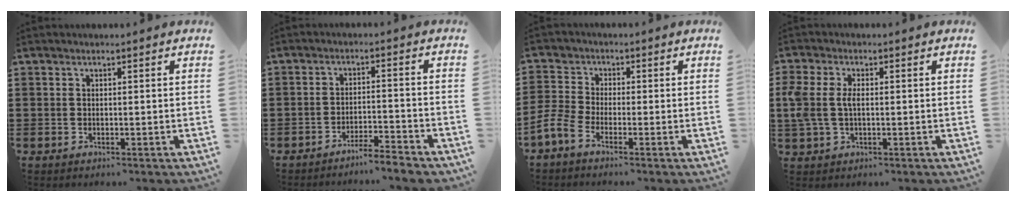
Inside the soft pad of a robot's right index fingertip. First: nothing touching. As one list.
[{"total": 3.9, "force": [-3.7, -0.6, 0.7], "torque": [-0.017, -0.006, -0.078]}, {"total": 3.9, "force": [-2.7, 2.0, 1.9], "torque": [-0.068, -0.002, -0.062]}, {"total": 4.1, "force": [0.0, 2.3, 3.4], "torque": [-0.092, -0.001, -0.008]}]